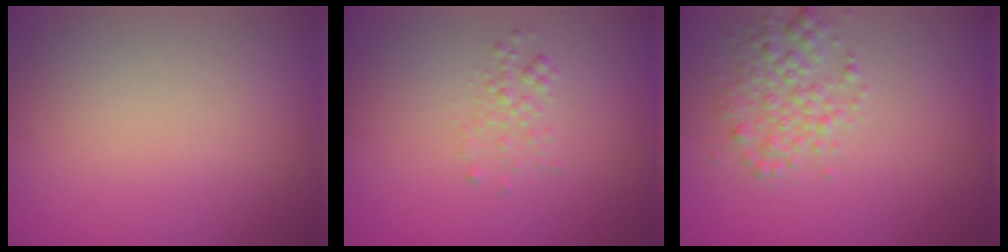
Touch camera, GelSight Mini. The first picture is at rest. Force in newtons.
{"total": 1.1, "press": 1.1, "slide": 0.1}
{"total": 2.7, "press": 2.7, "slide": 0.0}